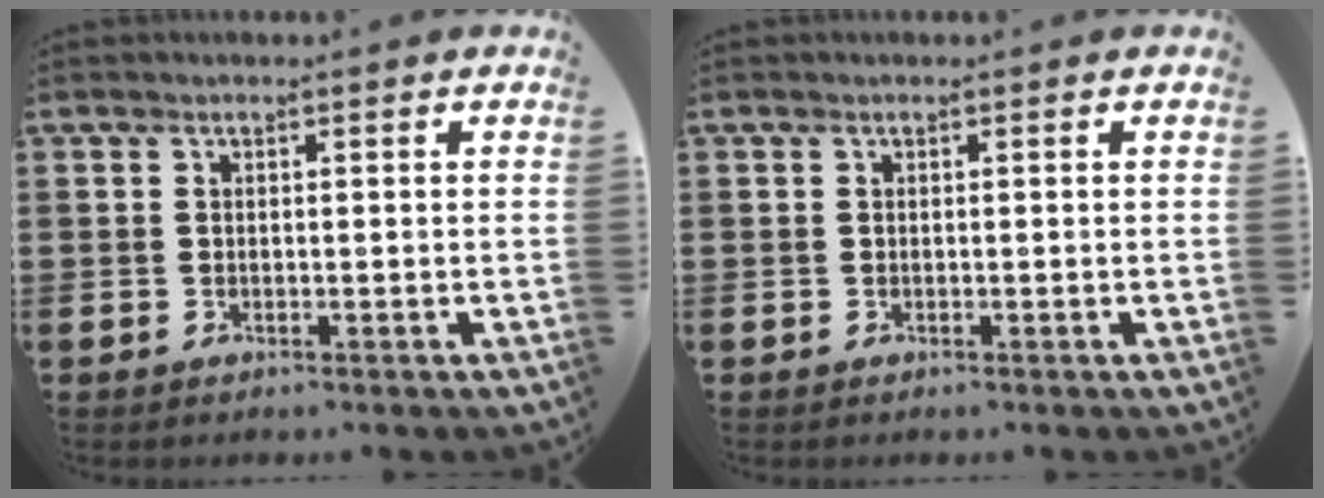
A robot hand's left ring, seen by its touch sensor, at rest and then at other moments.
{"total": 0.0}